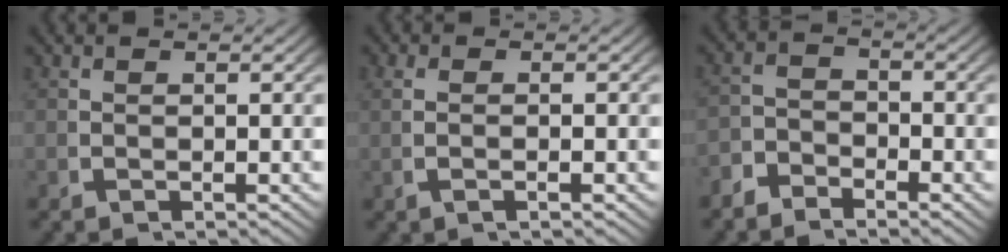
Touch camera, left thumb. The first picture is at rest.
{"total": 1.3, "force": [0.0, 0.2, 1.3], "torque": [-0.027, 0.010, -0.002]}
{"total": 2.6, "force": [-2.2, 1.2, 0.4], "torque": [0.014, -0.008, -0.047]}